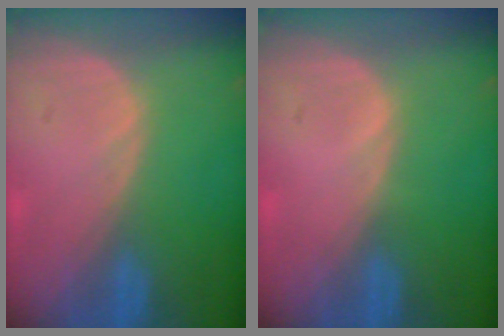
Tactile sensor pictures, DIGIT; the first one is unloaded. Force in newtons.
{"total": 0.0}